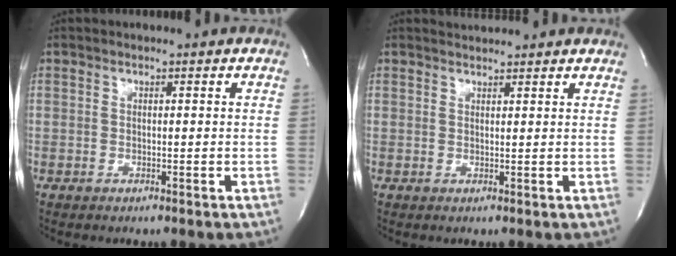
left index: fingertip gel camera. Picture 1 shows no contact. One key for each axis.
{"total": 2.5, "fx": 2.5, "fy": 0.0, "fz": 0.2, "tx": -0.009, "ty": 0.016, "tz": 0.036}